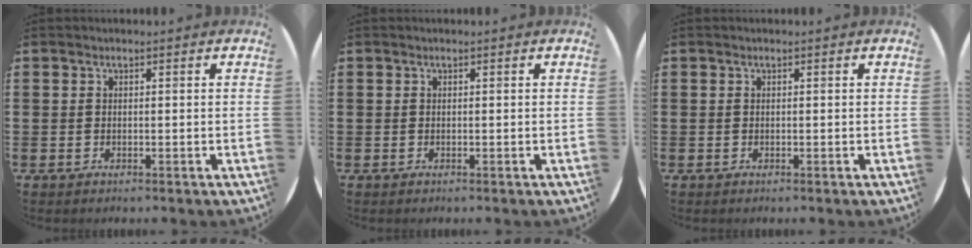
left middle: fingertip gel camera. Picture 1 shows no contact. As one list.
[{"total": 0.0}, {"total": 0.0}]